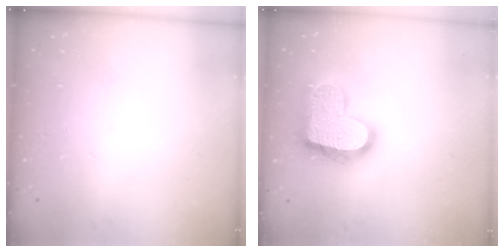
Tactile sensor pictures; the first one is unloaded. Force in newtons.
{"total": 18.7, "press": 18.7, "slide": 1.2}